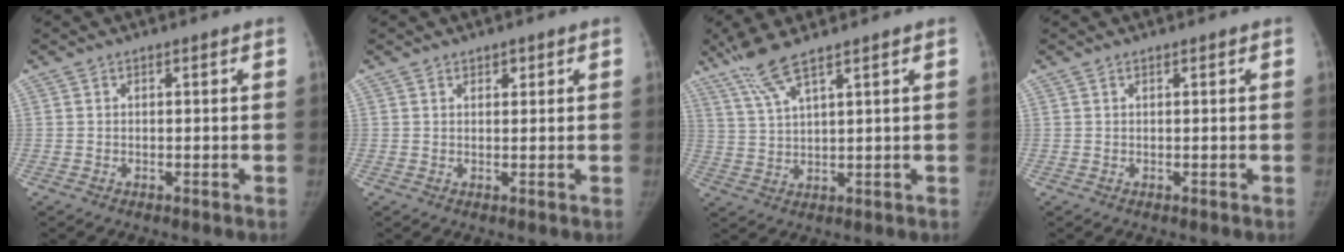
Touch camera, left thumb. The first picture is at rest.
{"total": 1.3, "force": [0.8, 0.8, 0.6], "torque": [0.000, -0.004, 0.011]}
{"total": 7.0, "force": [5.1, 0.6, 4.8], "torque": [-0.111, -0.016, 0.111]}
{"total": 0.0}